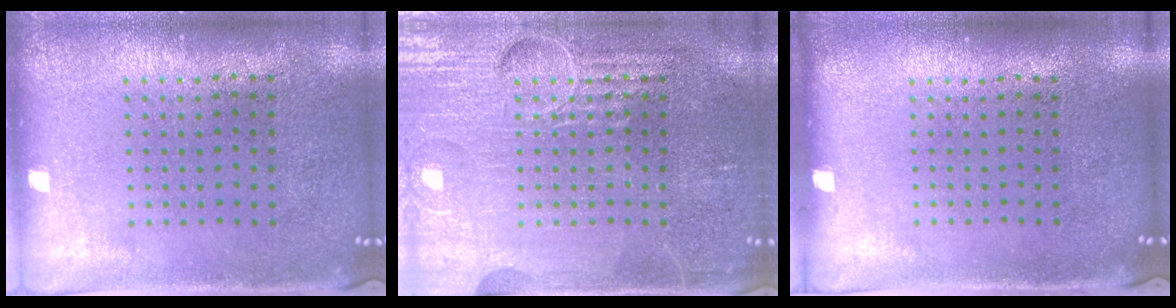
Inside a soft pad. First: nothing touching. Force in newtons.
{"total": 4.1, "press": 4.0, "slide": 0.5}
{"total": 0.0}